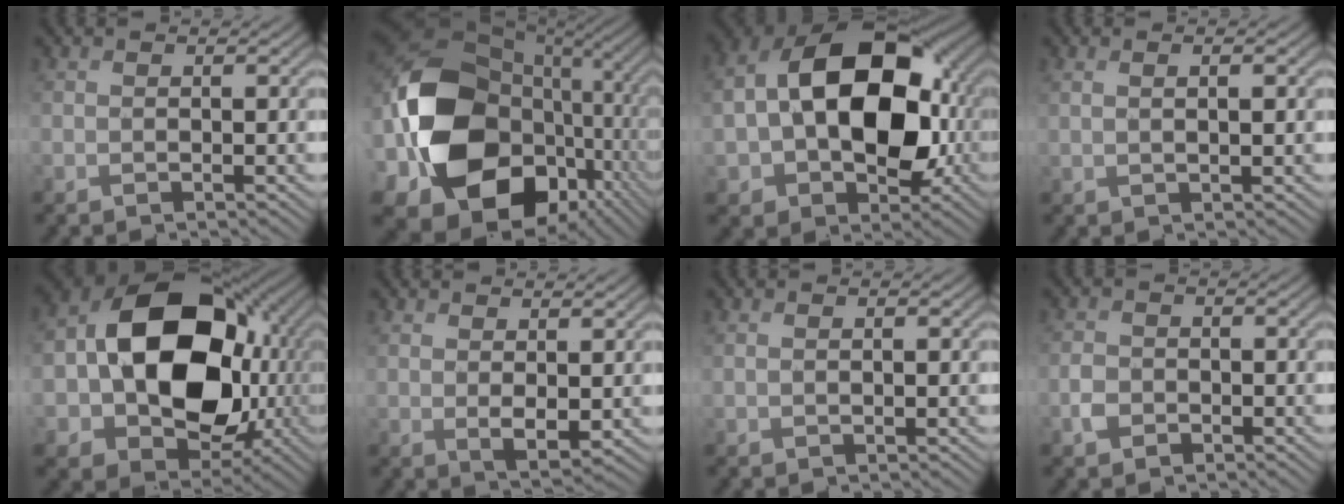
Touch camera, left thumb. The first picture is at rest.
{"total": 20.9, "force": [-1.2, 15.2, 14.4], "torque": [-0.338, -0.011, -0.013]}
{"total": 17.6, "force": [0.6, 11.7, 13.1], "torque": [-0.227, 0.003, 0.017]}
{"total": 2.2, "force": [0.9, 0.4, 1.9], "torque": [-0.028, -0.004, 0.018]}
{"total": 18.6, "force": [0.5, 13.9, 12.3], "torque": [-0.224, -0.025, 0.019]}
{"total": 3.1, "force": [1.4, 0.9, 2.6], "torque": [-0.061, -0.010, 0.033]}
{"total": 0.9, "force": [0.5, 0.1, 0.8], "torque": [-0.018, 0.002, 0.012]}
{"total": 2.1, "force": [-0.9, 1.7, 0.9], "torque": [-0.019, -0.001, -0.024]}